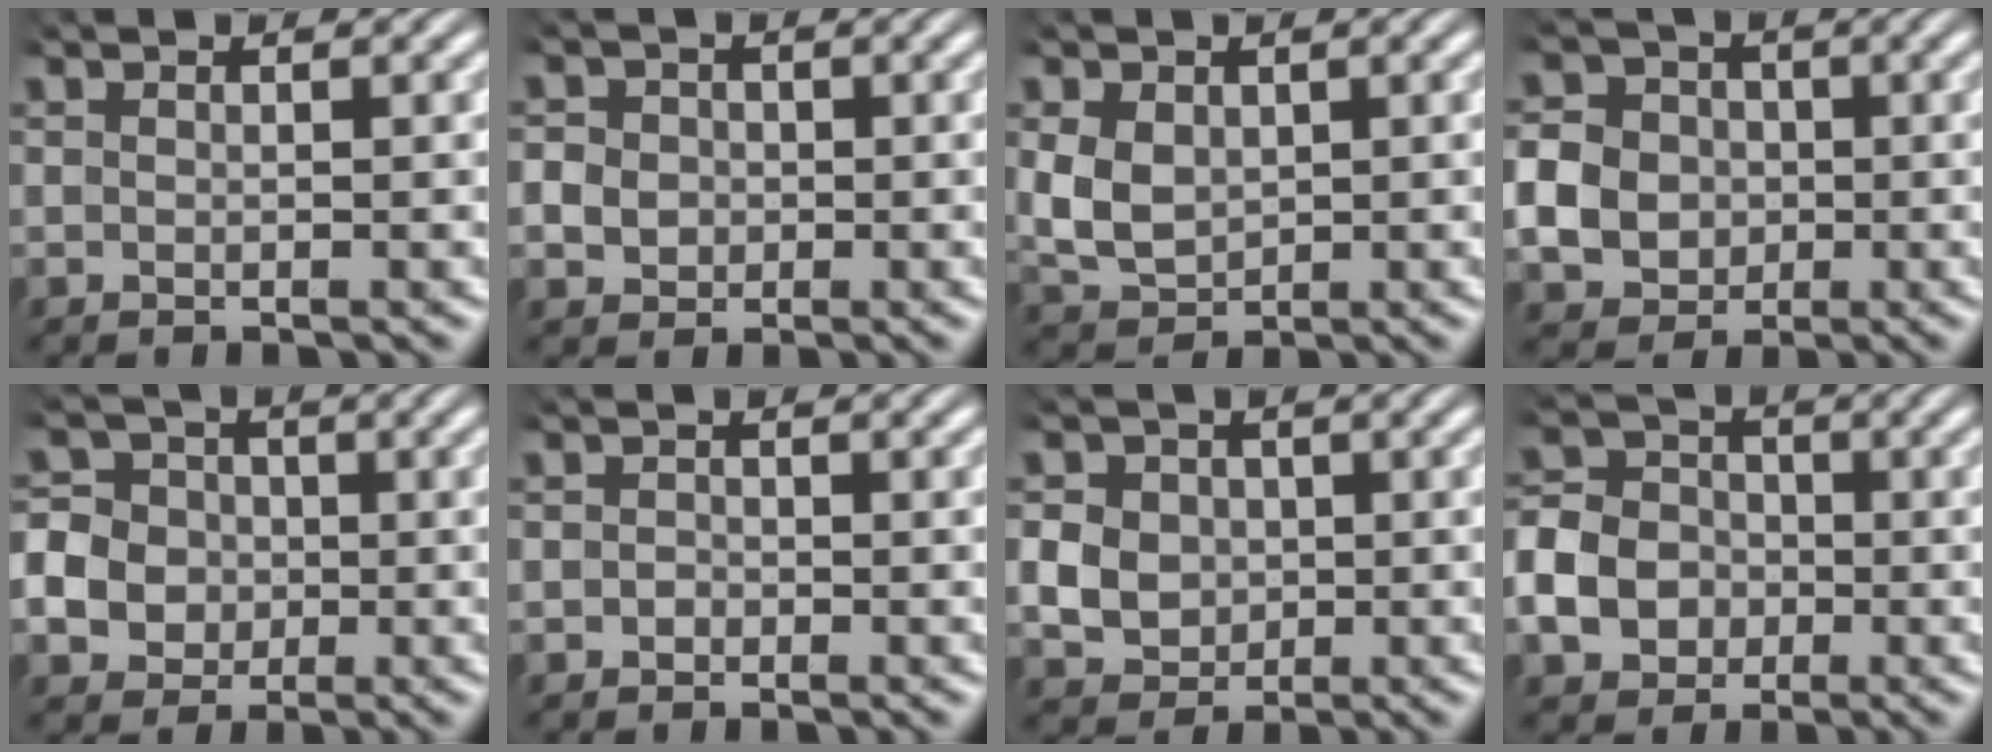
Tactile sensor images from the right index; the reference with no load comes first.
{"total": 3.7, "force": [-0.4, 3.5, 1.2], "torque": [-0.029, -0.011, -0.006]}
{"total": 5.5, "force": [-0.2, 4.8, 2.7], "torque": [-0.083, -0.028, 0.013]}
{"total": 9.3, "force": [-0.7, 8.5, 3.8], "torque": [-0.086, -0.028, -0.013]}
{"total": 9.9, "force": [-1.3, 9.2, 3.2], "torque": [-0.094, -0.037, -0.023]}
{"total": 1.0, "force": [-0.6, 0.8, -0.1], "torque": [0.003, -0.009, -0.009]}
{"total": 7.0, "force": [-0.5, 6.5, 2.6], "torque": [-0.055, -0.019, -0.006]}
{"total": 8.0, "force": [-1.7, 7.1, 3.1], "torque": [-0.074, -0.022, -0.031]}